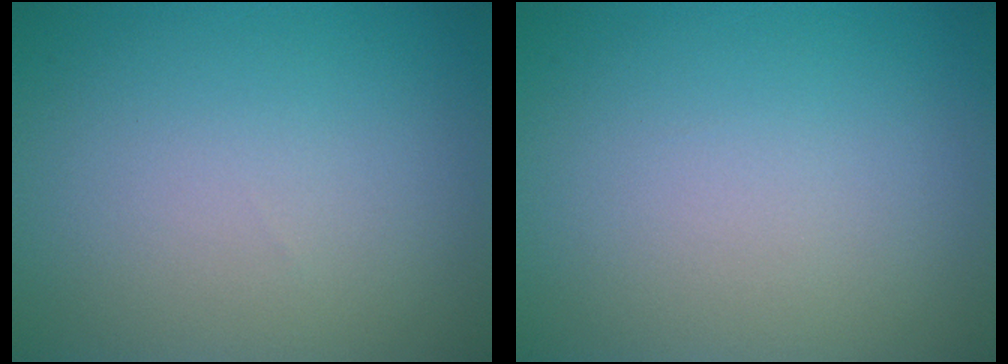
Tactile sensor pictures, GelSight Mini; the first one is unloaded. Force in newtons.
{"total": 0.0}